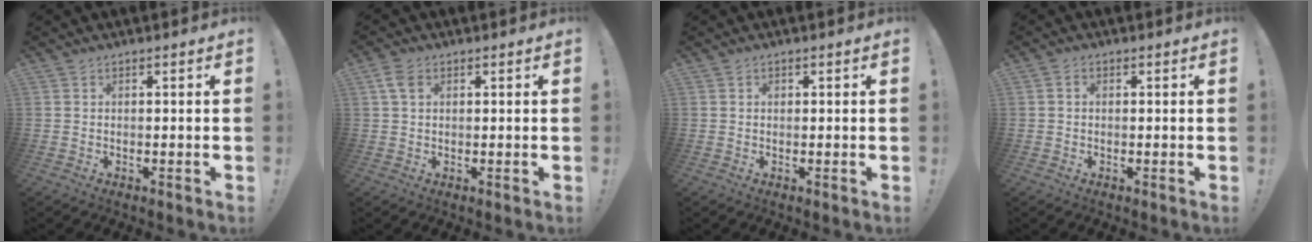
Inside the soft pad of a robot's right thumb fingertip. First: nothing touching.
{"total": 4.0, "force": [1.5, 2.6, 2.7], "torque": [-0.046, 0.003, 0.029]}
{"total": 0.6, "force": [0.2, 0.5, 0.1], "torque": [0.002, 0.000, 0.003]}
{"total": 0.9, "force": [-0.2, 0.7, 0.4], "torque": [-0.010, 0.005, -0.003]}